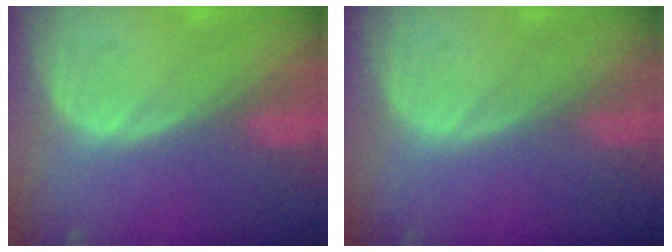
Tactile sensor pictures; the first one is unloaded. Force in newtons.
{"total": 0.0}